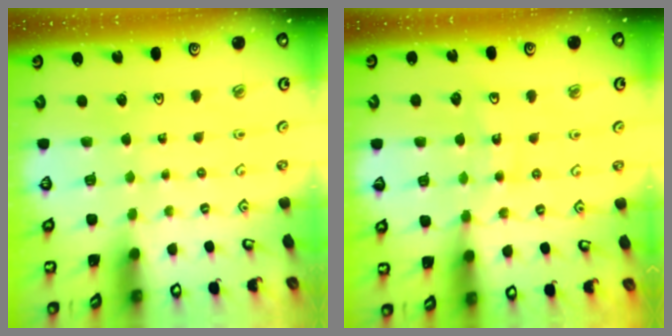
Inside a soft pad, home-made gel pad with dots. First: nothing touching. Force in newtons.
{"total": 11.9, "press": 11.5, "slide": 3.3}